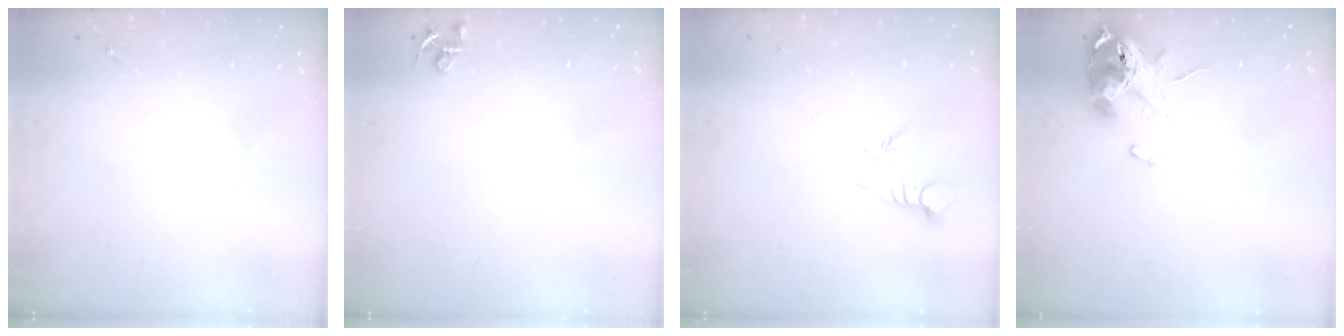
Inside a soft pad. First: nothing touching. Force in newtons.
{"total": 4.5, "press": 4.4, "slide": 0.5}
{"total": 3.5, "press": 3.5, "slide": 0.2}
{"total": 11.2, "press": 11.2, "slide": 1.3}